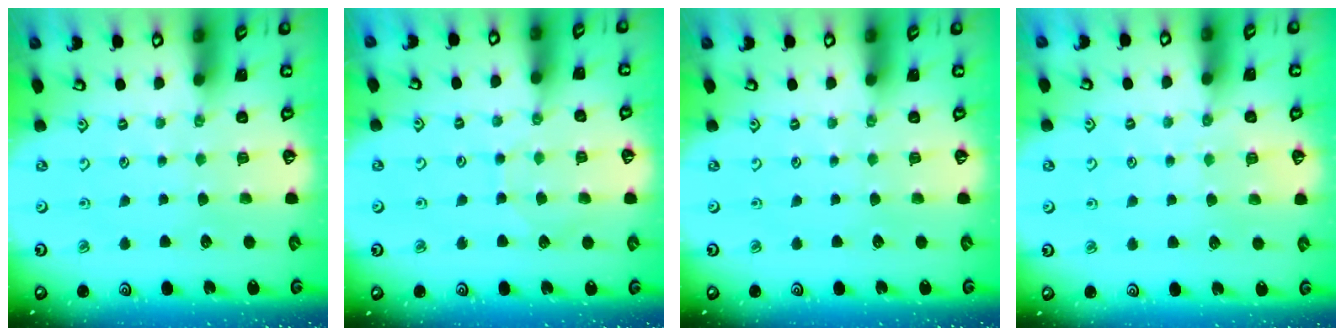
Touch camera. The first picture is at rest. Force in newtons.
{"total": 6.1, "press": 6.1, "slide": 0.6}
{"total": 0.0}
{"total": 5.0, "press": 5.0, "slide": 0.6}